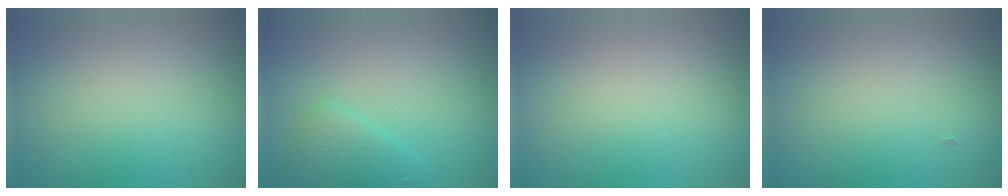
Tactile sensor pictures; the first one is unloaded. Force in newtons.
{"total": 2.1, "press": 2.1, "slide": 0.0}
{"total": 0.0}
{"total": 0.0}